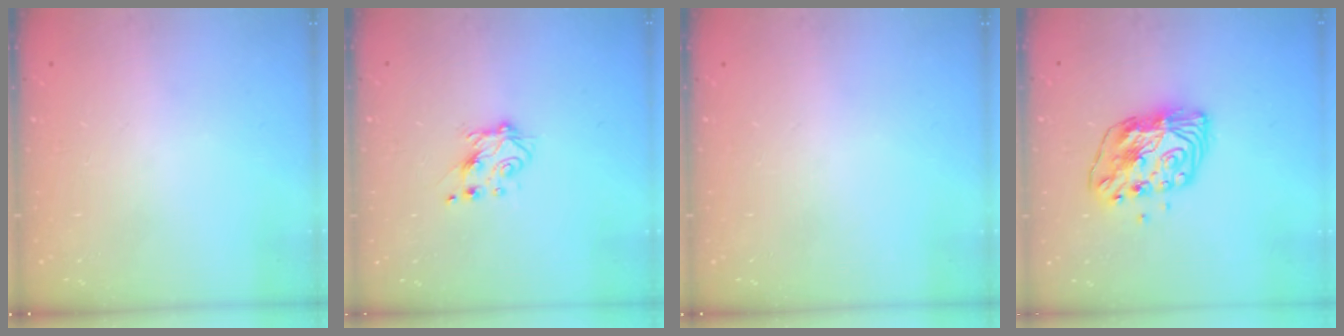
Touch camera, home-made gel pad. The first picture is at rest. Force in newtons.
{"total": 5.6, "press": 5.6, "slide": 0.8}
{"total": 0.0}
{"total": 11.4, "press": 11.4, "slide": 0.8}